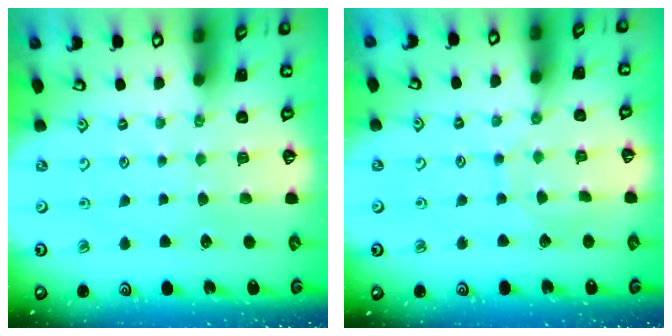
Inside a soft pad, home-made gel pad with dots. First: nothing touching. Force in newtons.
{"total": 5.9, "press": 5.9, "slide": 0.2}